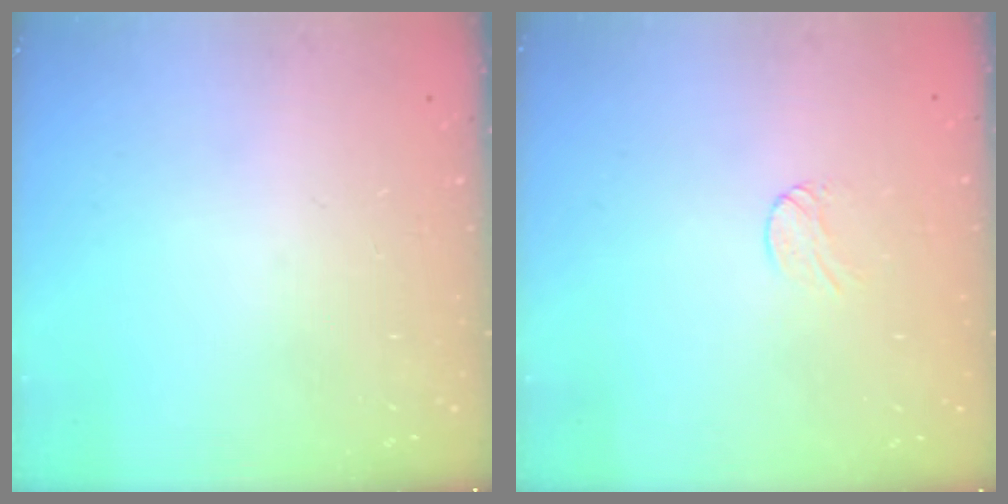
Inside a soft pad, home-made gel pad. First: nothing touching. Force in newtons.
{"total": 3.5, "press": 3.4, "slide": 0.2}